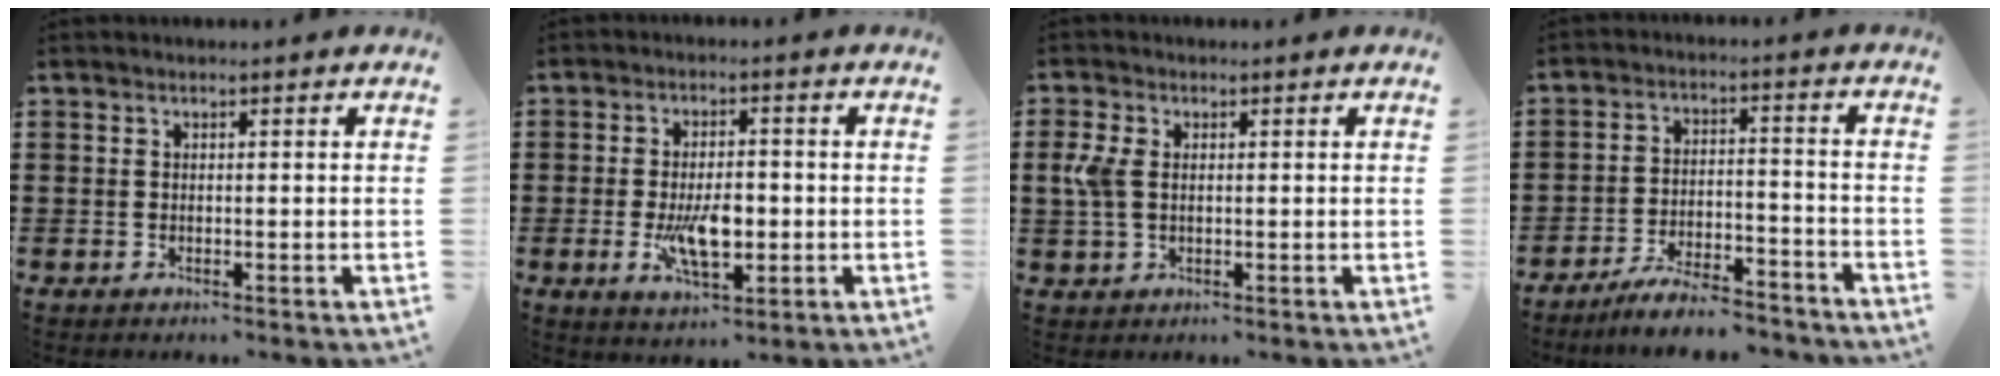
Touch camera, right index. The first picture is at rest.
{"total": 7.3, "force": [-1.3, 3.2, 6.5], "torque": [-0.121, -0.005, -0.025]}
{"total": 4.0, "force": [0.3, 2.6, 3.1], "torque": [-0.088, 0.000, -0.001]}
{"total": 6.6, "force": [-6.2, 0.5, 2.2], "torque": [-0.045, 0.005, -0.118]}